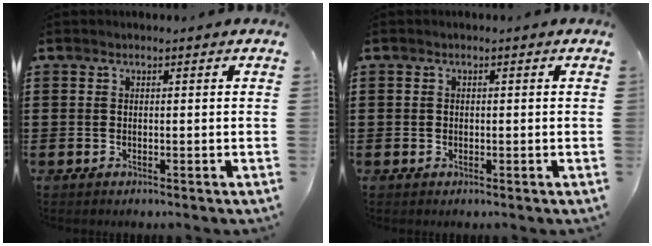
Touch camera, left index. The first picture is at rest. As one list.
[{"total": 0.6, "force": [0.0, 0.6, 0.1], "torque": [-0.005, 0.004, -0.001]}]